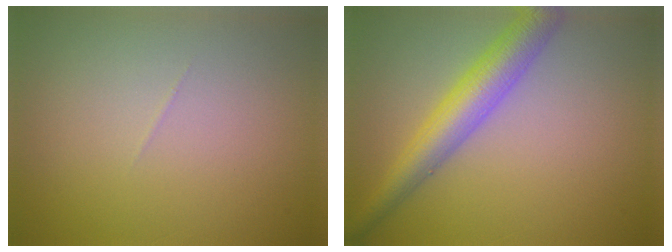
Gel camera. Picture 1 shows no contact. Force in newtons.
{"total": 5.2, "press": 5.2, "slide": 0.1}